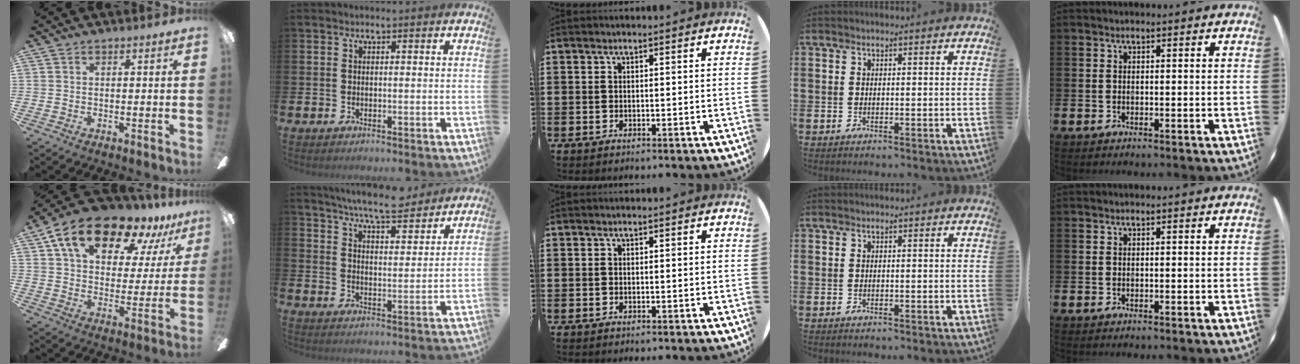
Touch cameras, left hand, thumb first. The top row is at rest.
{"thumb": {"total": 19.0, "force": [12.8, 9.0, 10.8], "torque": [-0.182, -0.073, 0.219]}, "index": {"total": 7.7, "force": [7.4, 0.7, 2.0], "torque": [-0.053, -0.042, 0.131]}}